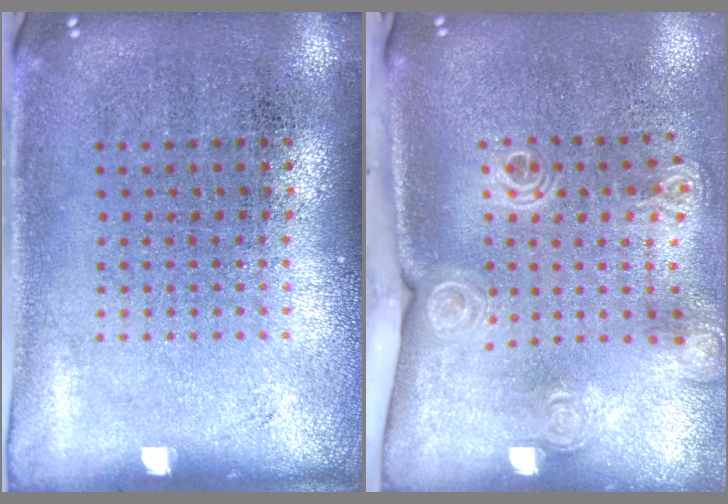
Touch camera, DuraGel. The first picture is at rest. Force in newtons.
{"total": 2.1, "press": 1.6, "slide": 1.3}